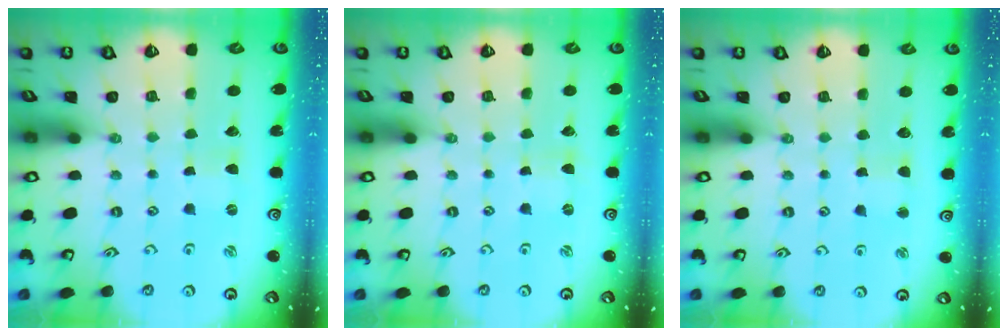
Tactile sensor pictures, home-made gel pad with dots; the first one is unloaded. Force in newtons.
{"total": 0.0}
{"total": 2.5, "press": 2.5, "slide": 0.5}